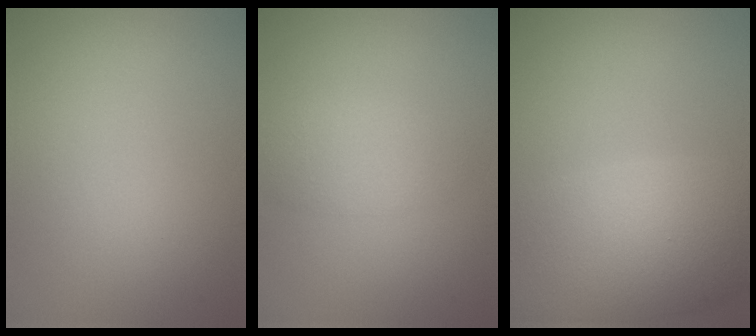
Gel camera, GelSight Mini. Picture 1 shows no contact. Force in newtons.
{"total": 2.5, "press": 2.5, "slide": 0.2}
{"total": 8.0, "press": 8.0, "slide": 0.5}